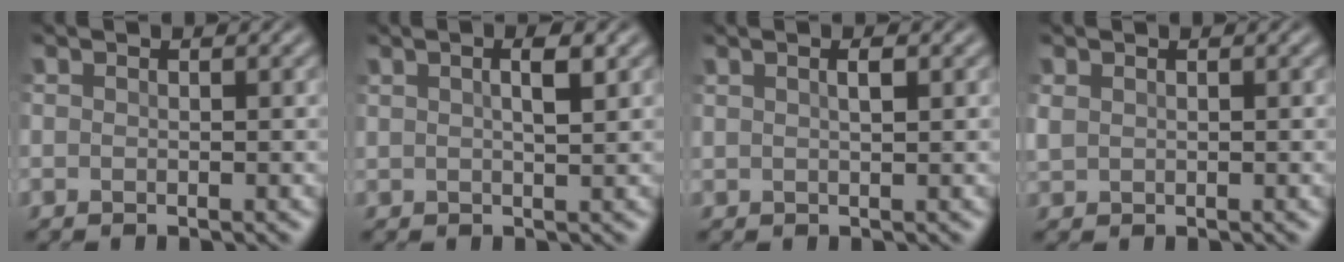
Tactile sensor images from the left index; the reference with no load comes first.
{"total": 2.3, "force": [0.9, 0.6, 2.0], "torque": [-0.027, 0.005, 0.012]}
{"total": 1.1, "force": [0.5, 0.3, 0.9], "torque": [-0.020, 0.003, 0.008]}
{"total": 0.9, "force": [0.5, 0.7, 0.4], "torque": [-0.016, -0.001, 0.012]}